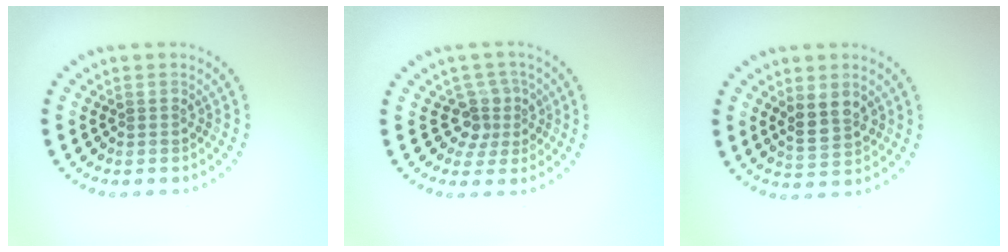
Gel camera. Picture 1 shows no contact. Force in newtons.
{"total": 2.7, "press": 2.0, "slide": 1.9}
{"total": 3.0, "press": 2.9, "slide": 0.8}